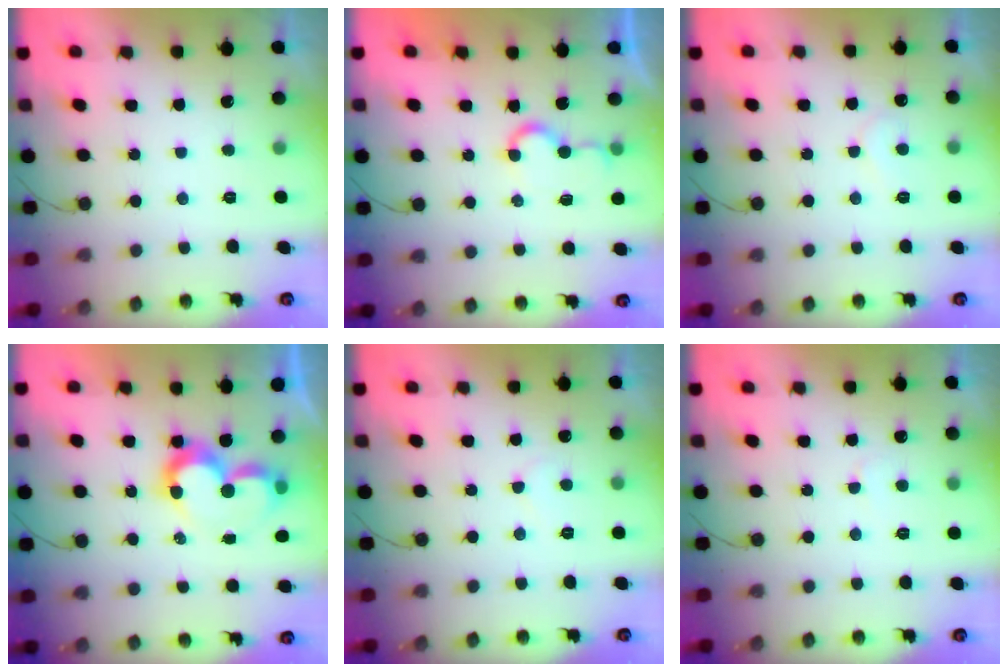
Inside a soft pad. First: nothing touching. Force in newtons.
{"total": 5.1, "press": 5.1, "slide": 0.4}
{"total": 5.2, "press": 5.1, "slide": 0.4}
{"total": 8.9, "press": 8.9, "slide": 0.7}
{"total": 4.2, "press": 4.2, "slide": 0.3}
{"total": 2.2, "press": 2.2, "slide": 0.2}